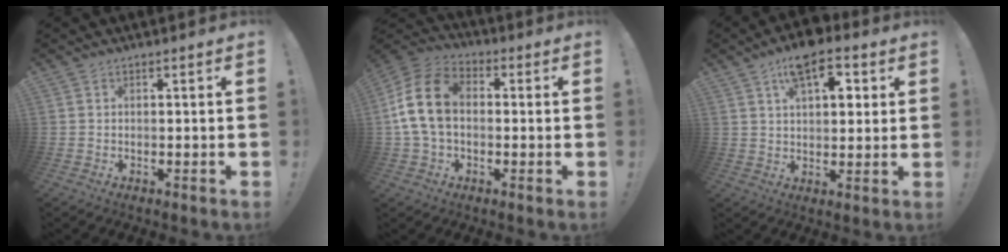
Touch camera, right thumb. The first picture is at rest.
{"total": 16.1, "force": [1.0, 11.1, 11.7], "torque": [-0.214, 0.024, 0.024]}
{"total": 12.5, "force": [6.1, 6.5, 8.7], "torque": [-0.118, -0.022, 0.106]}